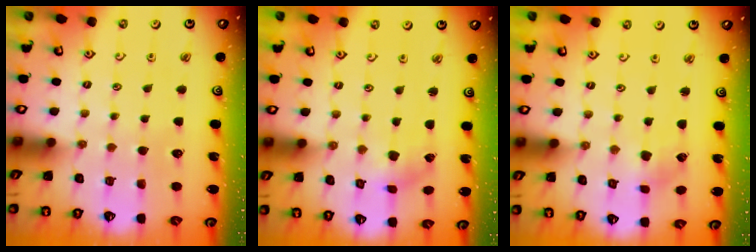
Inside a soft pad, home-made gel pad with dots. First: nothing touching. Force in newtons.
{"total": 0.0}
{"total": 2.0, "press": 2.0, "slide": 0.4}